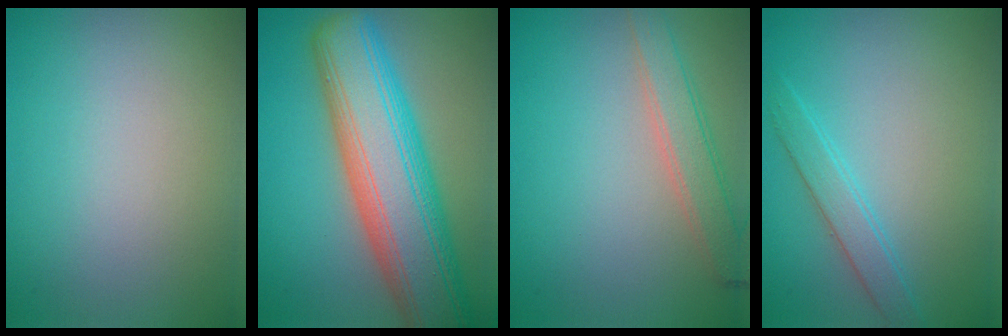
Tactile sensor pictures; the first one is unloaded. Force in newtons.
{"total": 12.1, "press": 12.1, "slide": 0.7}
{"total": 2.9, "press": 2.9, "slide": 0.1}
{"total": 2.2, "press": 2.1, "slide": 0.2}